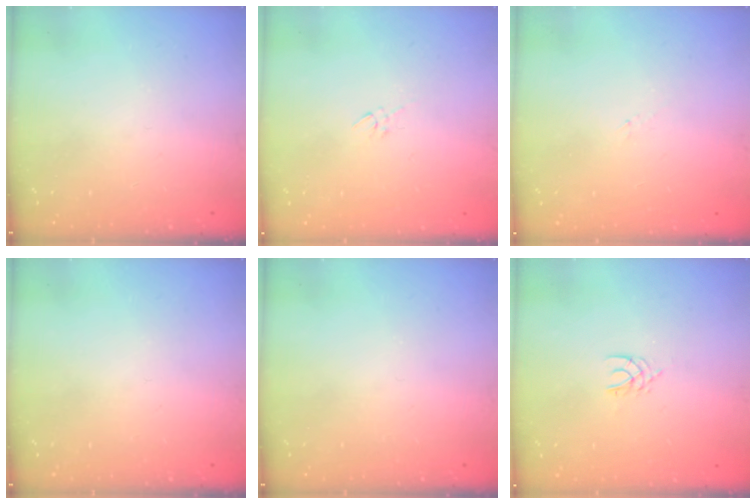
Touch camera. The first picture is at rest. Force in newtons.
{"total": 2.2, "press": 2.1, "slide": 0.4}
{"total": 1.2, "press": 1.2, "slide": 0.3}
{"total": 0.0}
{"total": 0.0}
{"total": 2.5, "press": 2.5, "slide": 0.3}